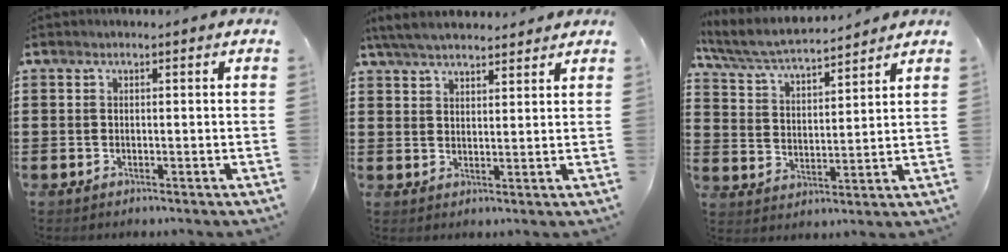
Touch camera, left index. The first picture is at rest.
{"total": 4.9, "force": [4.6, 0.8, 1.7], "torque": [-0.046, -0.007, 0.086]}
{"total": 5.7, "force": [5.3, 0.4, 2.1], "torque": [-0.065, -0.033, 0.088]}